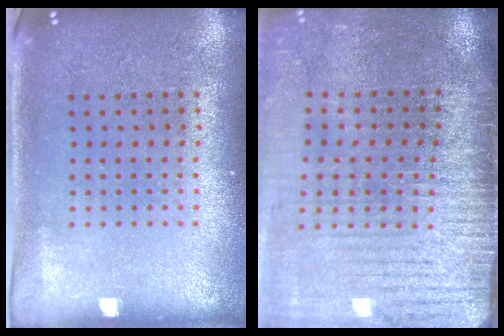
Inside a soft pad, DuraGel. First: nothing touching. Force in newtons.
{"total": 4.2, "press": 3.6, "slide": 2.2}